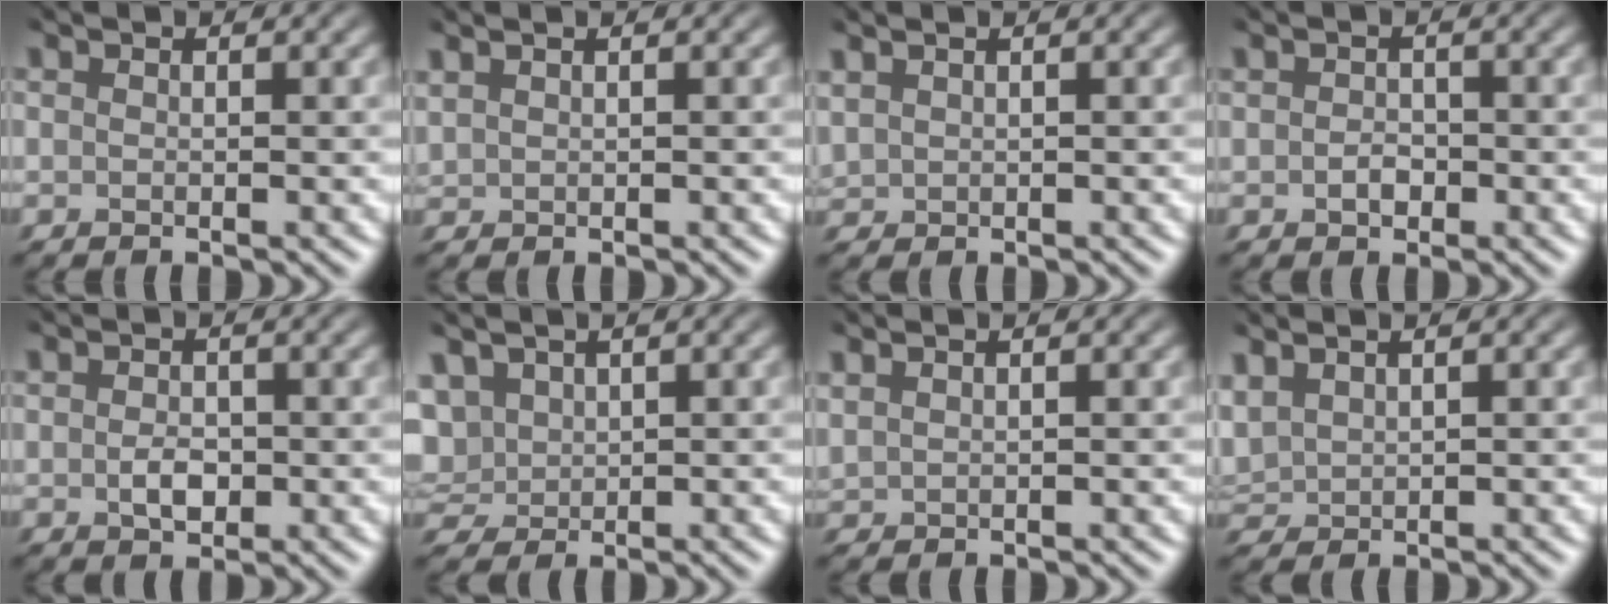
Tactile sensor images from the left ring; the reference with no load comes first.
{"total": 0.9, "force": [0.8, 0.3, 0.3], "torque": [-0.002, 0.001, 0.015]}
{"total": 0.9, "force": [0.8, 0.5, 0.2], "torque": [-0.004, 0.004, 0.021]}
{"total": 1.2, "force": [-0.6, 1.0, 0.3], "torque": [-0.006, -0.001, -0.009]}
{"total": 1.9, "force": [-0.5, 1.4, 1.2], "torque": [-0.023, 0.000, -0.004]}
{"total": 3.4, "force": [1.6, 2.5, 1.8], "torque": [-0.059, 0.008, 0.031]}
{"total": 1.3, "force": [1.0, 0.5, 0.6], "torque": [-0.005, 0.004, 0.011]}
{"total": 1.9, "force": [1.4, 0.9, 1.0], "torque": [-0.029, 0.008, 0.031]}